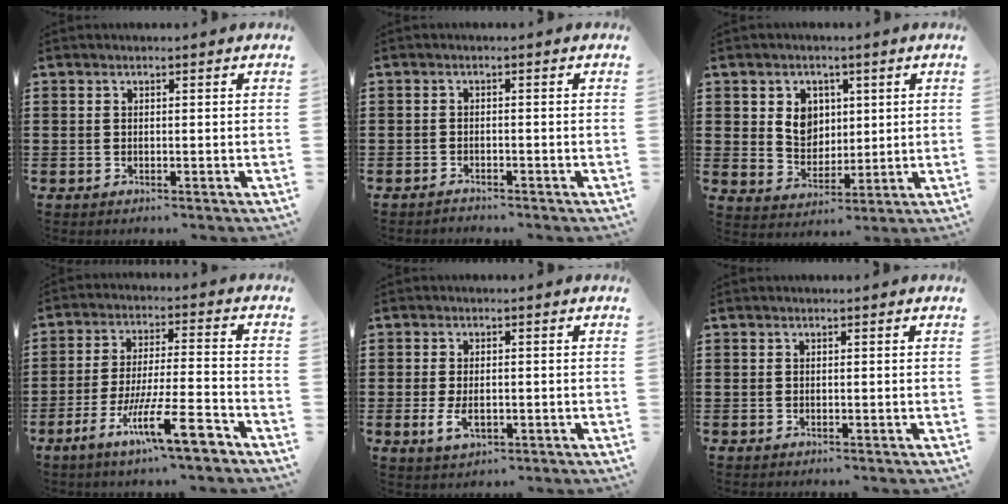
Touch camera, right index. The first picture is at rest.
{"total": 0.9, "force": [-0.9, 0.0, 0.1], "torque": [-0.005, -0.001, -0.019]}
{"total": 5.8, "force": [1.7, 5.0, 2.5], "torque": [-0.062, 0.013, 0.028]}
{"total": 13.0, "force": [-7.6, 1.9, 10.4], "torque": [-0.189, 0.010, -0.137]}
{"total": 3.3, "force": [-0.5, 1.6, 2.8], "torque": [-0.062, -0.005, -0.009]}
{"total": 0.0}